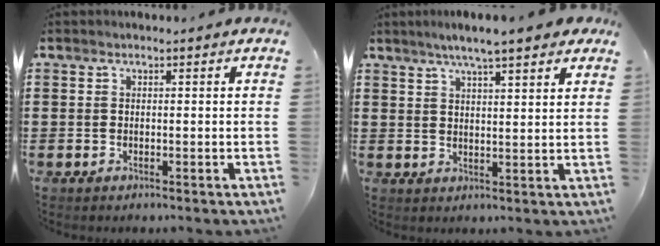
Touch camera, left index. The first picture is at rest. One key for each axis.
{"total": 5.4, "fx": 4.2, "fy": 0.5, "fz": 3.2, "tx": -0.073, "ty": -0.002, "tz": 0.074}